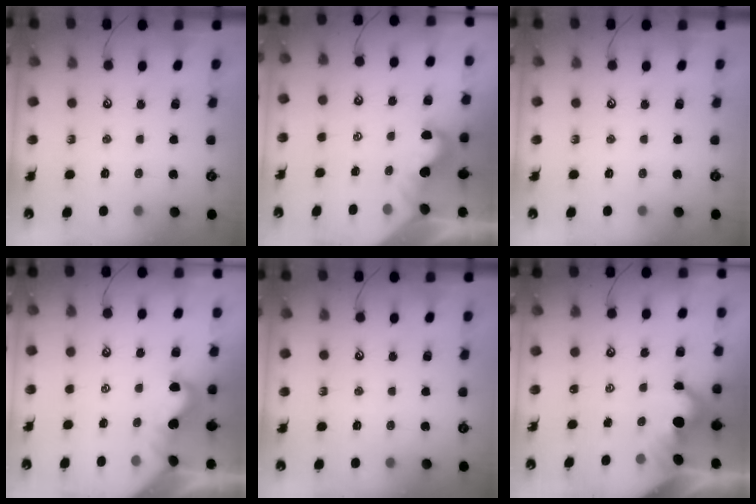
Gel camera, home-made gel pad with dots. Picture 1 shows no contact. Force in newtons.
{"total": 2.0, "press": 1.9, "slide": 0.6}
{"total": 0.0}
{"total": 0.0}
{"total": 0.0}
{"total": 5.3, "press": 5.3, "slide": 0.9}